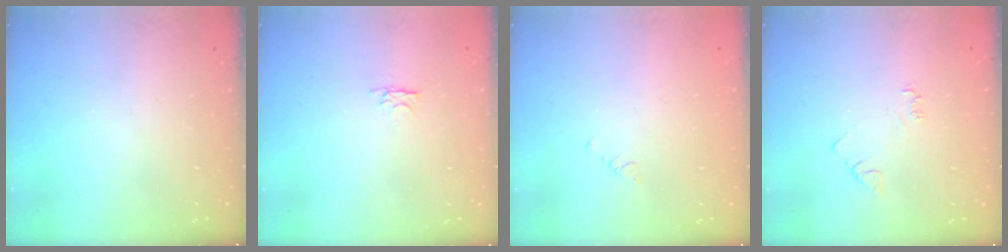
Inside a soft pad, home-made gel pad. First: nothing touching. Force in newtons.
{"total": 2.8, "press": 2.7, "slide": 0.4}
{"total": 0.7, "press": 0.6, "slide": 0.2}
{"total": 3.9, "press": 3.9, "slide": 0.5}